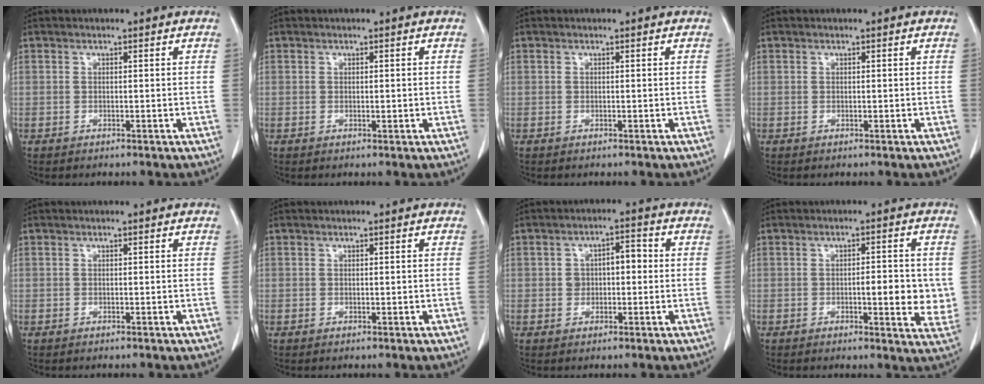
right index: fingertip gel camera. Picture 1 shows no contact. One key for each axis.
{"total": 0.6, "fx": 0.0, "fy": 0.0, "fz": 0.6, "tx": -0.010, "ty": -0.002, "tz": 0.003}
{"total": 0.0}
{"total": 0.0}
{"total": 0.0}
{"total": 0.0}
{"total": 4.4, "fx": 0.4, "fy": 2.5, "fz": 3.6, "tx": -0.061, "ty": 0.025, "tz": 0.010}
{"total": 6.7, "fx": -0.4, "fy": 2.0, "fz": 6.4, "tx": -0.076, "ty": -0.004, "tz": -0.006}